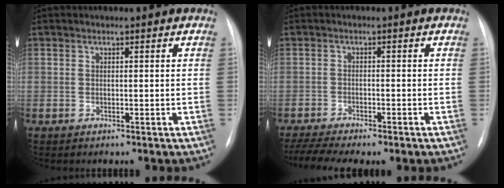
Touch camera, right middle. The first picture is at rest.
{"total": 8.2, "force": [-6.6, 1.1, 4.6], "torque": [-0.082, -0.004, -0.104]}